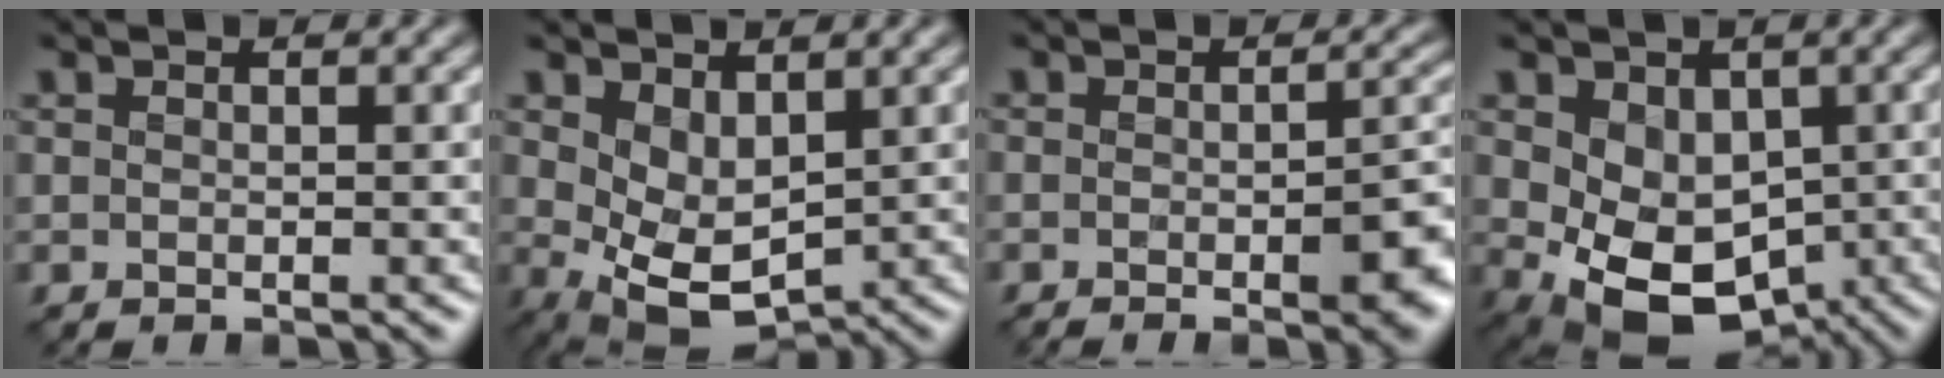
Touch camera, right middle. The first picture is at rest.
{"total": 4.6, "force": [0.8, 2.8, 3.6], "torque": [-0.081, -0.017, 0.025]}
{"total": 6.3, "force": [-2.3, 1.7, 5.6], "torque": [-0.073, -0.009, -0.029]}
{"total": 7.8, "force": [-1.2, 5.7, 5.2], "torque": [-0.086, -0.028, -0.005]}